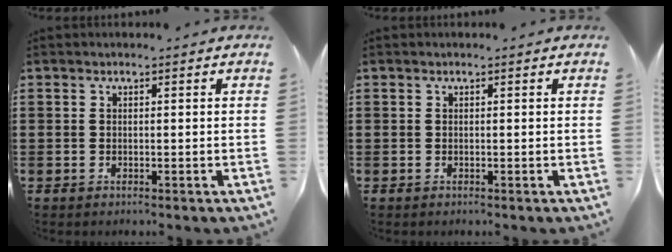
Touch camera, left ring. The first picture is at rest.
{"total": 0.0}